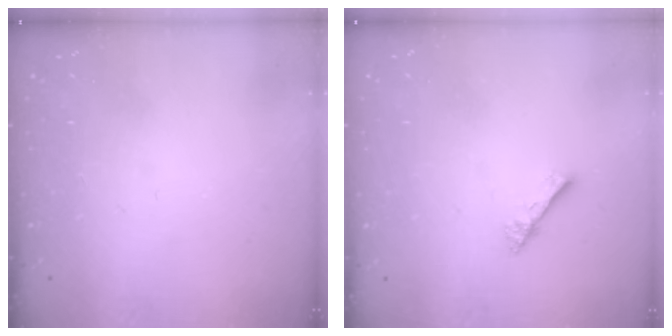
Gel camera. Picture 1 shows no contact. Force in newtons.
{"total": 1.8, "press": 1.8, "slide": 0.1}